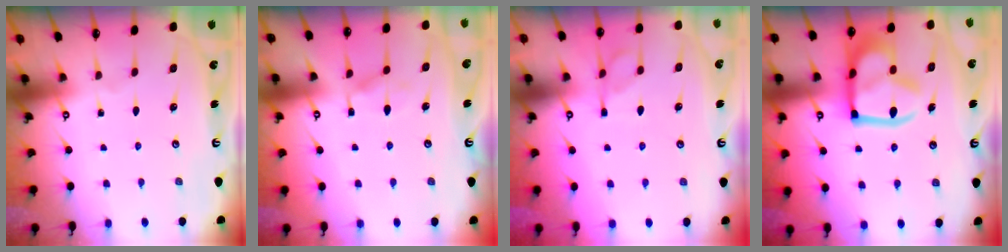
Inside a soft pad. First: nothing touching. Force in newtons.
{"total": 5.9, "press": 5.9, "slide": 0.6}
{"total": 2.1, "press": 1.7, "slide": 1.1}
{"total": 19.1, "press": 18.9, "slide": 2.2}